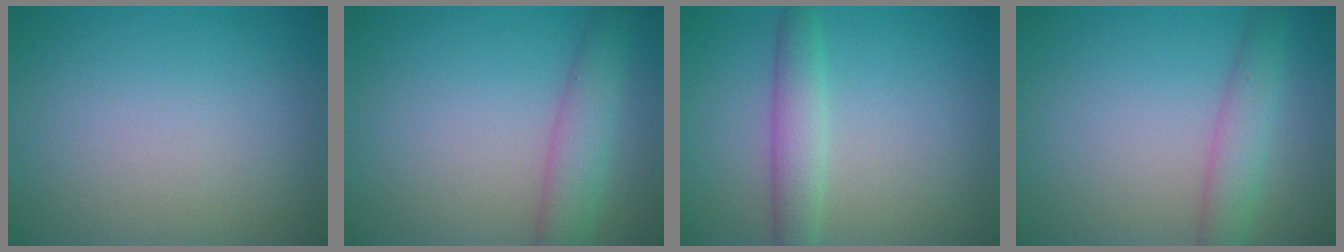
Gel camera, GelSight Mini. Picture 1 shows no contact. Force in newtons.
{"total": 3.7, "press": 3.7, "slide": 0.2}
{"total": 2.9, "press": 2.9, "slide": 0.0}
{"total": 3.1, "press": 3.1, "slide": 0.1}